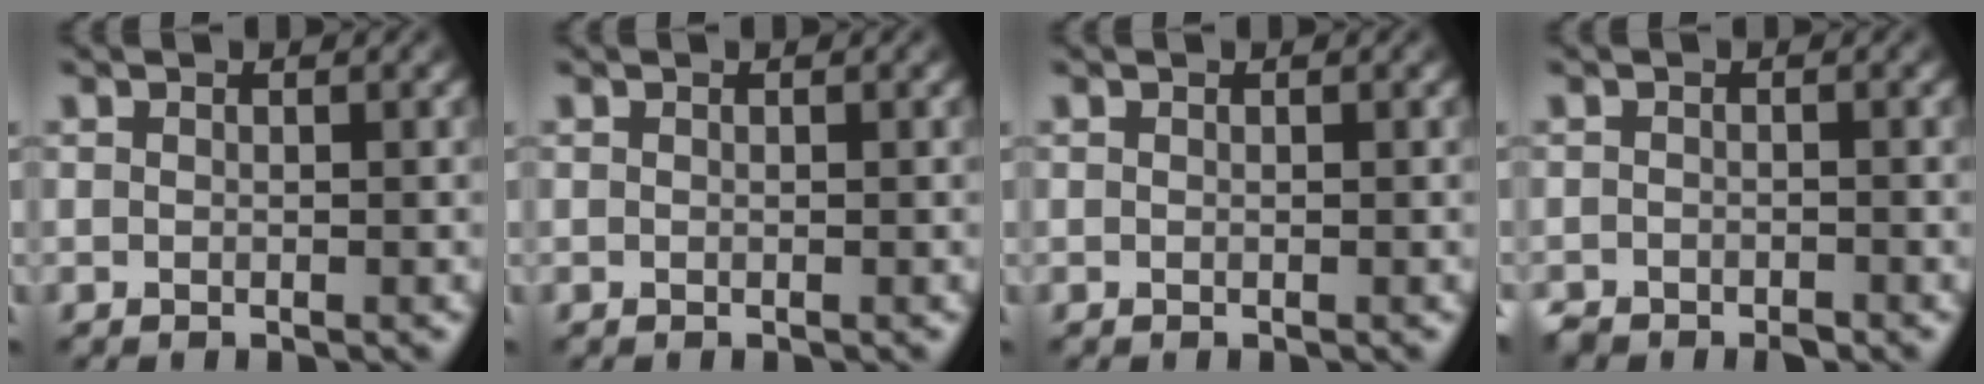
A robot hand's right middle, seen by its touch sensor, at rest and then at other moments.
{"total": 0.0}
{"total": 0.0}
{"total": 1.8, "force": [-1.6, 0.6, 0.4], "torque": [-0.003, -0.004, -0.032]}